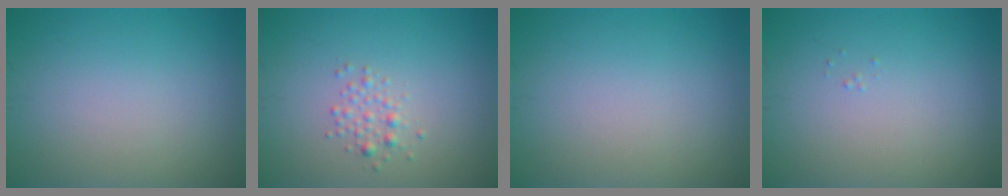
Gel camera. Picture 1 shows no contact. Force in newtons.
{"total": 1.4, "press": 1.4, "slide": 0.1}
{"total": 0.0}
{"total": 0.0}